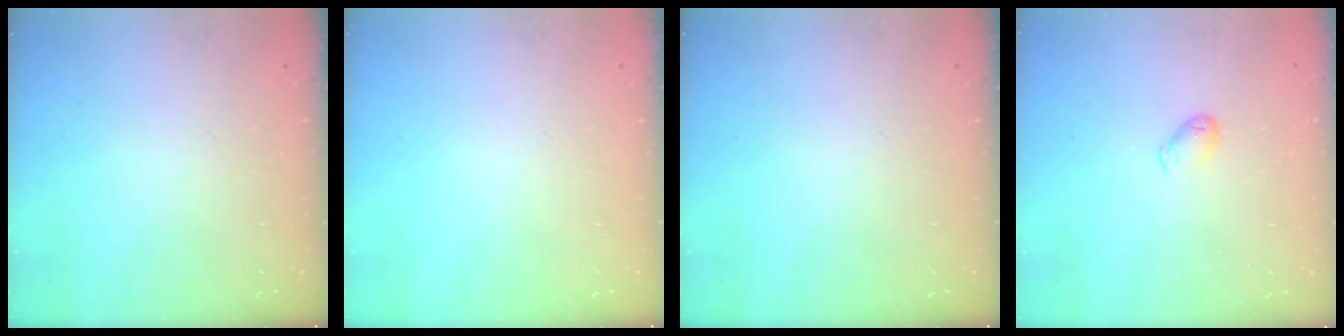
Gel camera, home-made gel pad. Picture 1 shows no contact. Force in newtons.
{"total": 0.0}
{"total": 0.0}
{"total": 5.3, "press": 5.2, "slide": 0.9}